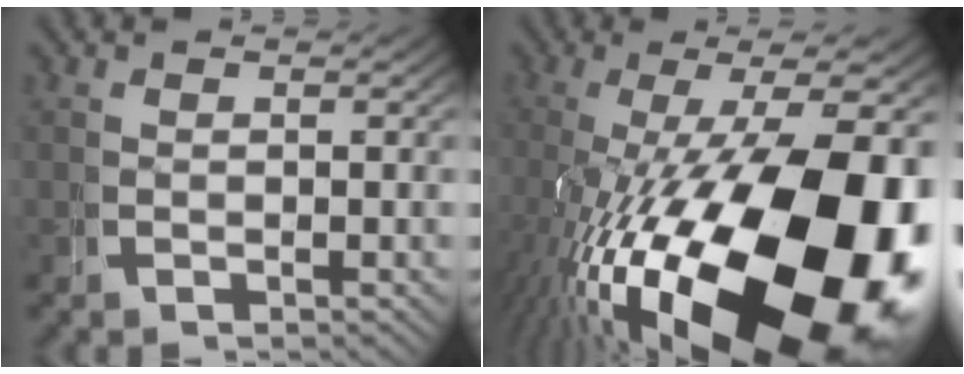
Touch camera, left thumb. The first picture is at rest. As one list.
[{"total": 26.4, "force": [-5.9, 14.5, 21.3], "torque": [-0.384, -0.078, -0.040]}]